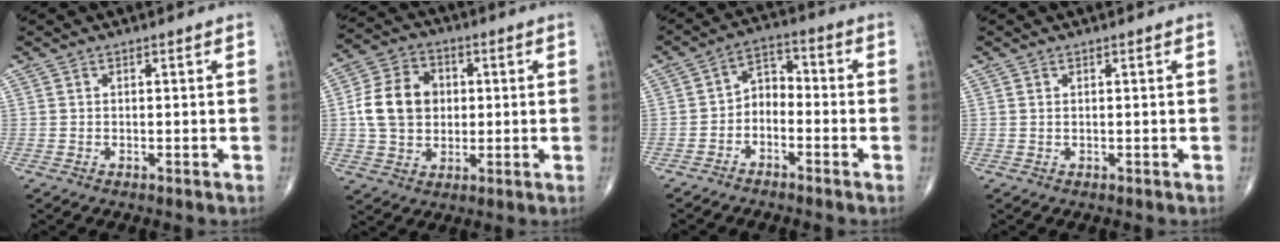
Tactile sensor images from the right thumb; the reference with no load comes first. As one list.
[{"total": 12.3, "force": [1.0, 9.8, 7.4], "torque": [-0.112, 0.013, 0.015]}, {"total": 5.5, "force": [-2.5, 3.7, 3.2], "torque": [-0.038, 0.040, -0.058]}, {"total": 0.0}]